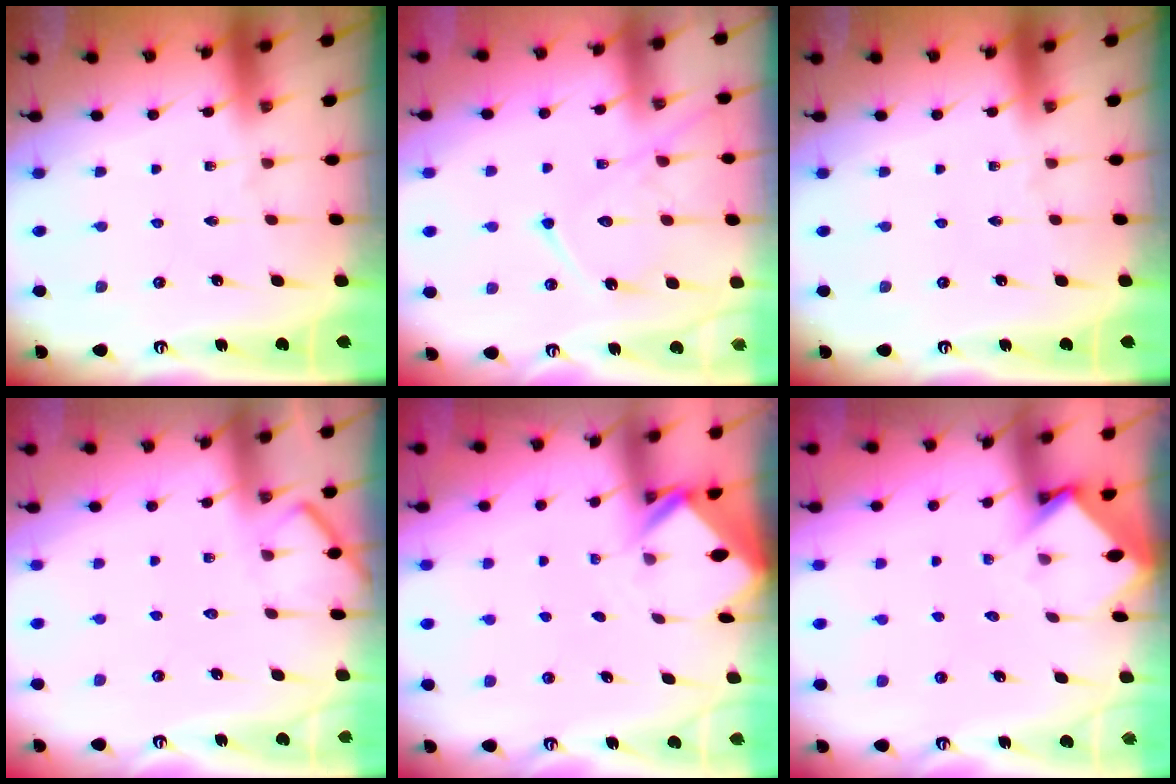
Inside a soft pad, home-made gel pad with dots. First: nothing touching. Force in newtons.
{"total": 13.1, "press": 13.0, "slide": 1.4}
{"total": 0.0}
{"total": 5.9, "press": 5.9, "slide": 0.4}
{"total": 2.4, "press": 2.4, "slide": 0.1}
{"total": 3.6, "press": 3.6, "slide": 0.2}